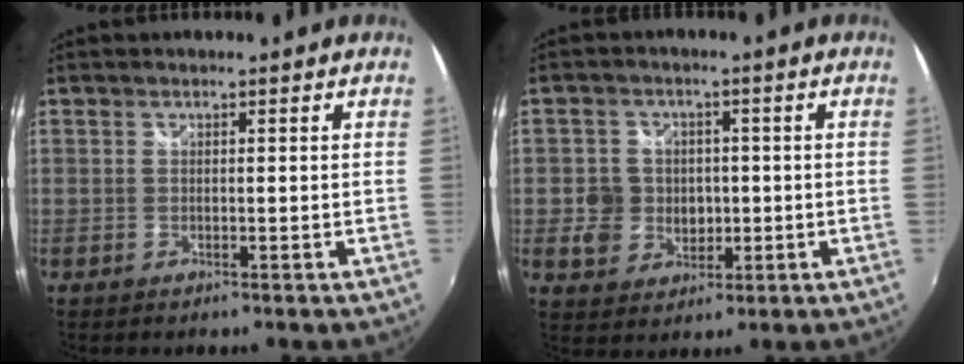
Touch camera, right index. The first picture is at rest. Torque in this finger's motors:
{"motor_torque": [0.09, 0.11, 0.28, 0.04]}